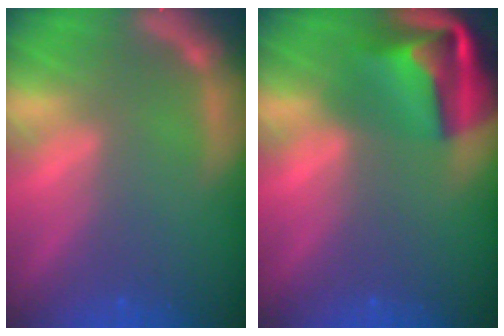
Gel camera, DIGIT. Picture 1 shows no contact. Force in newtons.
{"total": 8.9}